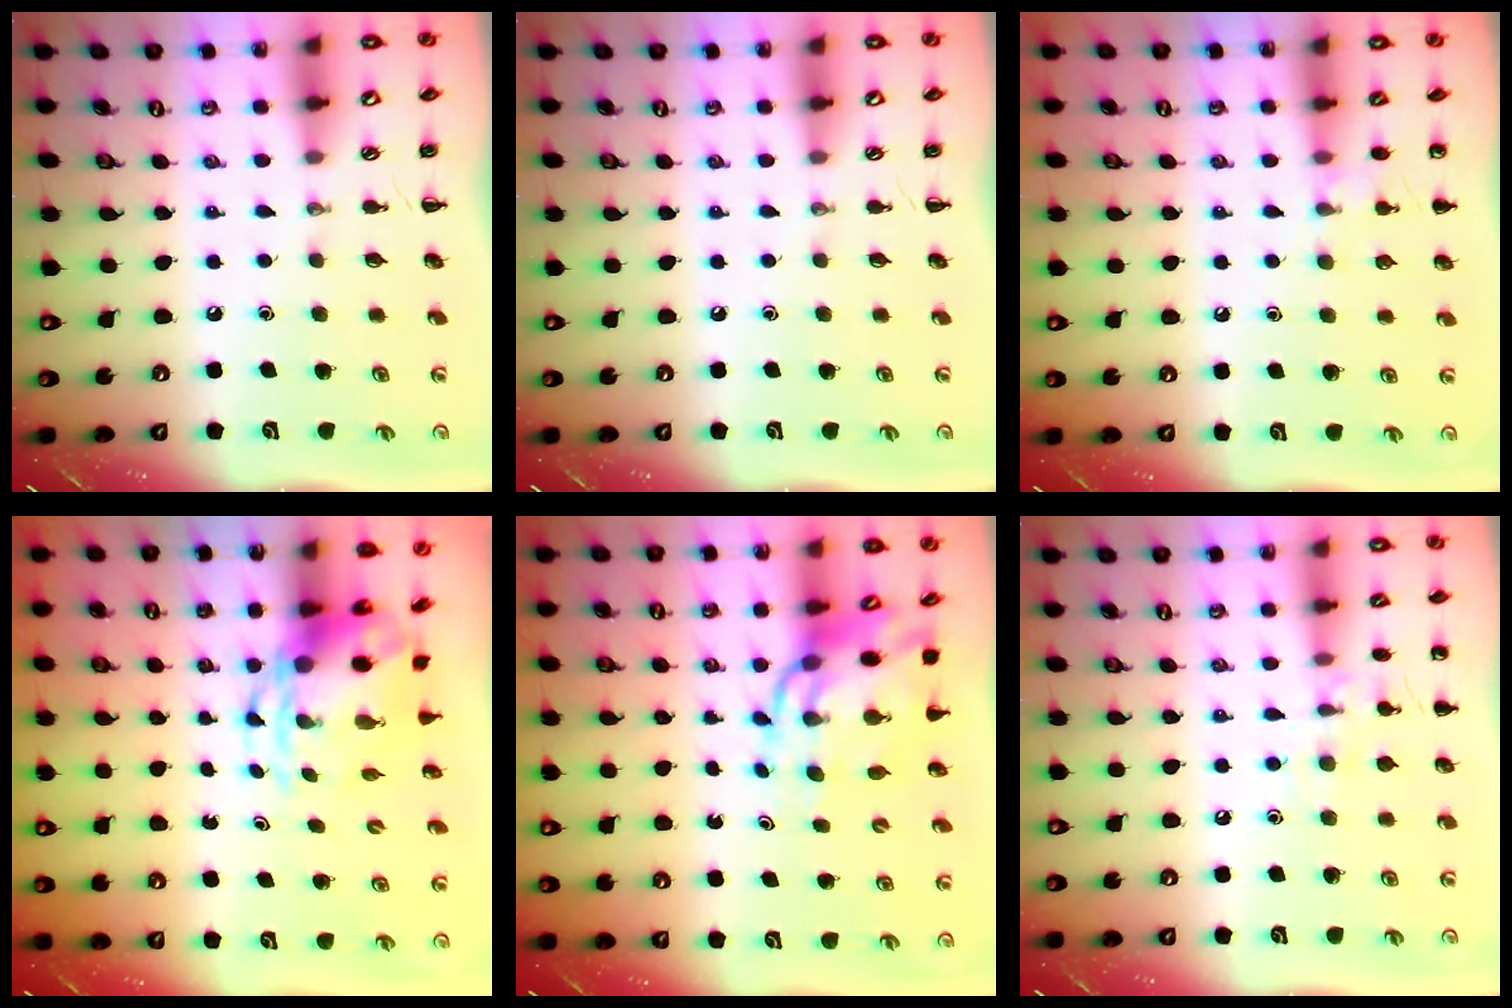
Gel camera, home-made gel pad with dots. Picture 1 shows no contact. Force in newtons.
{"total": 0.0}
{"total": 6.9, "press": 6.5, "slide": 2.2}
{"total": 5.7, "press": 5.5, "slide": 1.5}
{"total": 11.7, "press": 11.2, "slide": 3.4}
{"total": 8.9, "press": 8.7, "slide": 2.0}